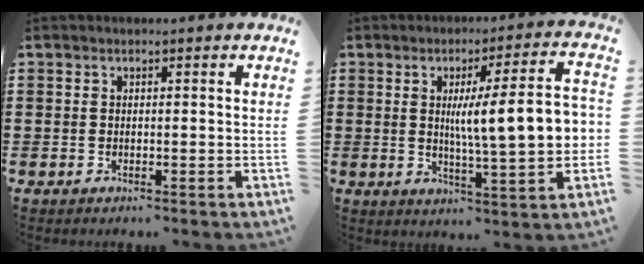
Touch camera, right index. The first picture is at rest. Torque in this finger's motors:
{"motor_torque": [1.95, -0.19, 1.05, 0.20]}